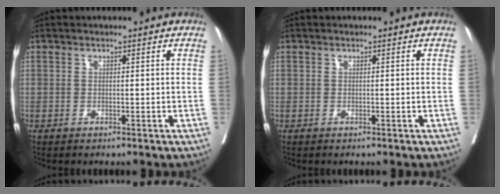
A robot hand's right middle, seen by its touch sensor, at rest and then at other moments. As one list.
[{"total": 0.0}]